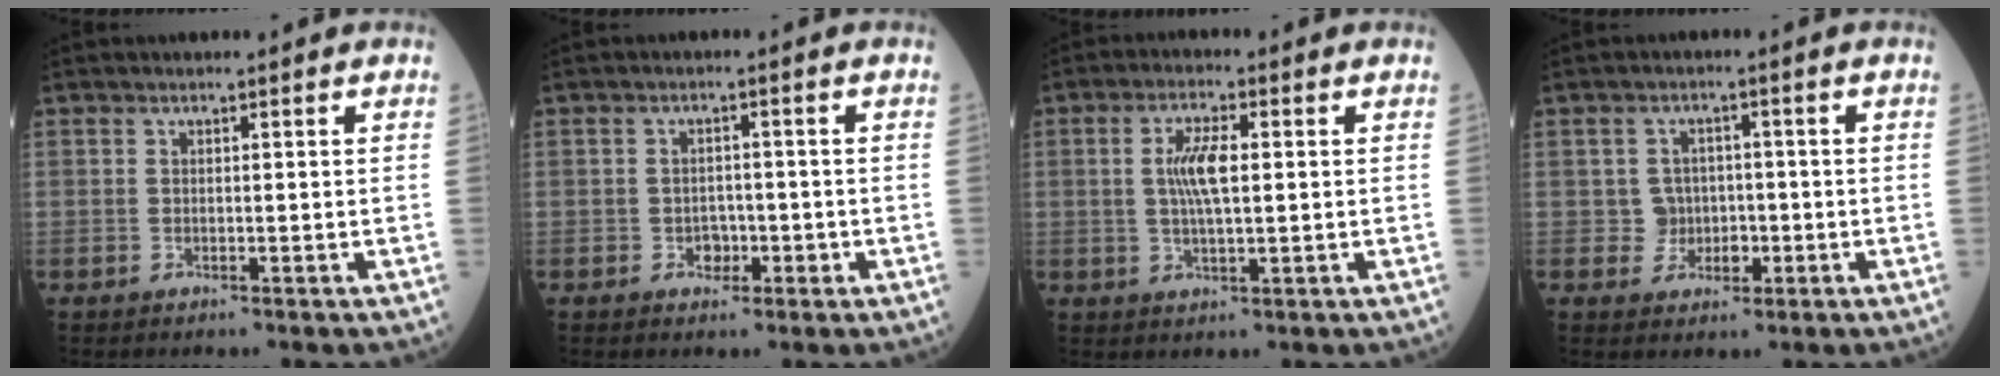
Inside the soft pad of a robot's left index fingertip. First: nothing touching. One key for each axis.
{"total": 2.3, "fx": -0.9, "fy": 1.8, "fz": 1.1, "tx": -0.009, "ty": 0.006, "tz": -0.009}
{"total": 5.6, "fx": 0.6, "fy": 1.3, "fz": 5.5, "tx": -0.115, "ty": 0.006, "tz": 0.011}
{"total": 3.4, "fx": -0.5, "fy": 3.3, "fz": 0.6, "tx": 0.000, "ty": 0.008, "tz": -0.004}